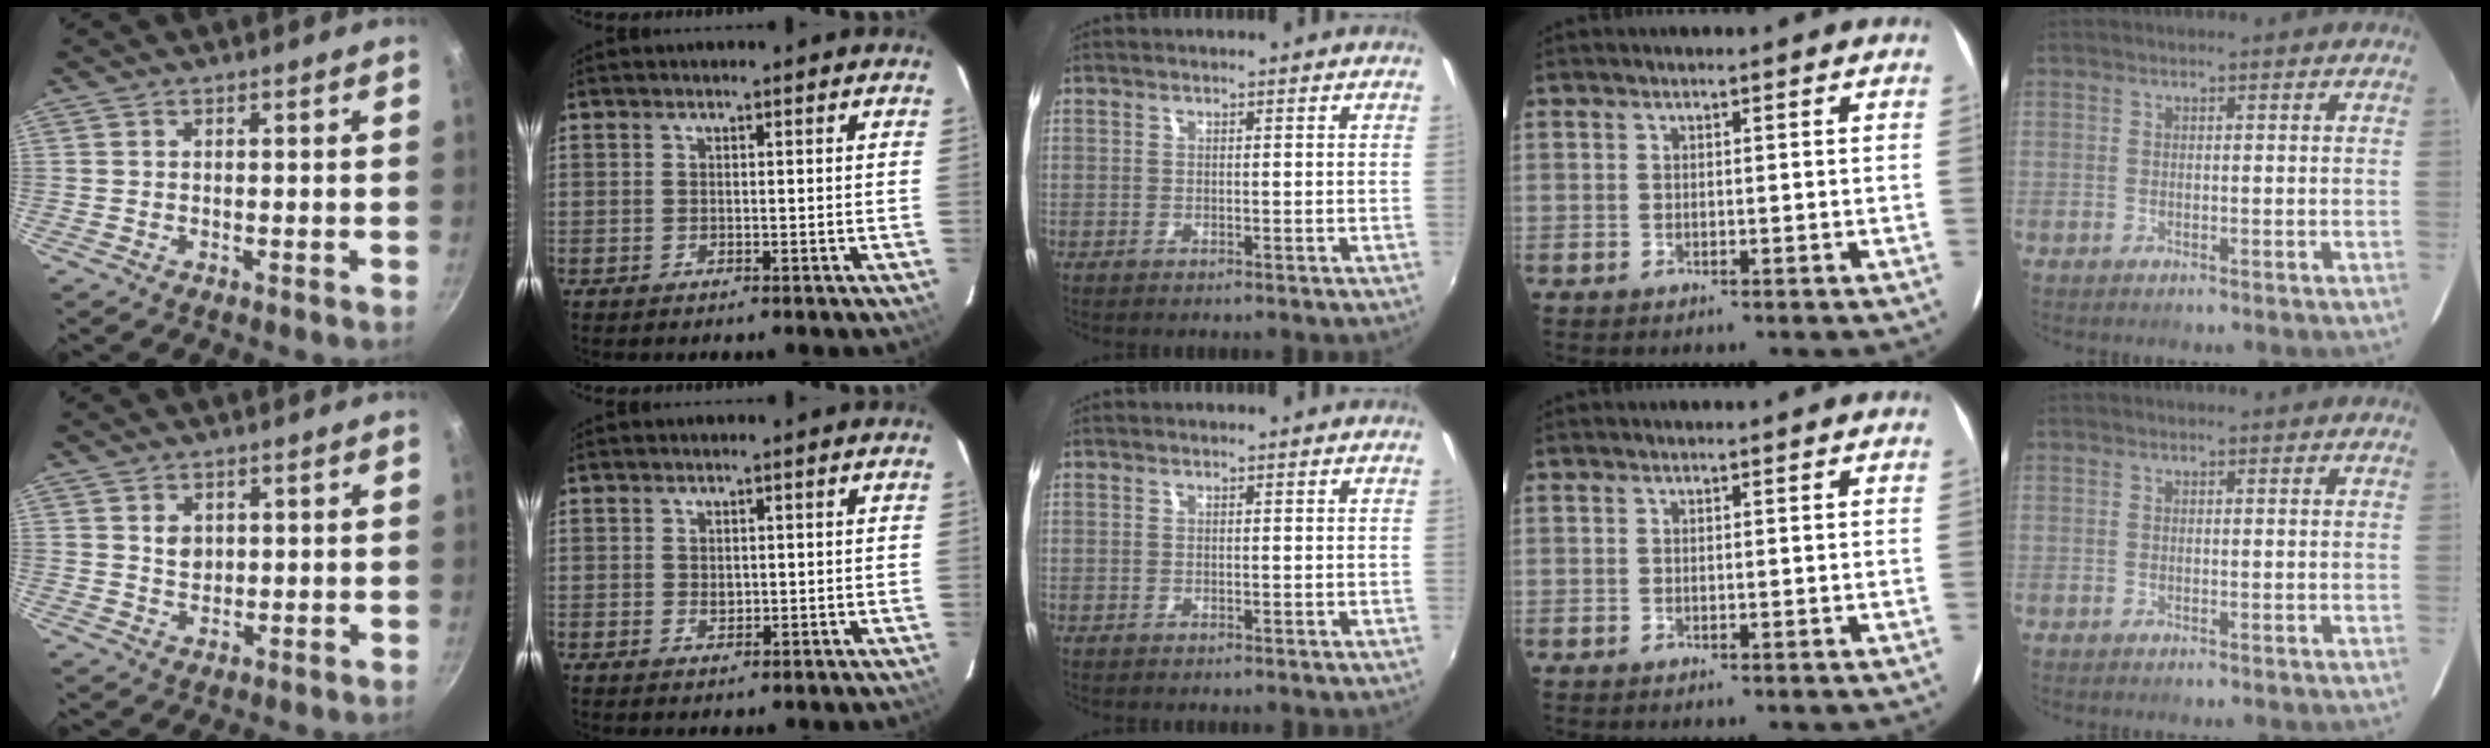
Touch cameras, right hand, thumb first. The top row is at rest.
{"thumb": {"total": 3.1, "force": [0.8, 2.4, 1.7], "torque": [-0.021, -0.005, 0.016]}, "index": {"total": 1.2, "force": [0.2, 1.1, 0.6], "torque": [-0.008, 0.002, 0.004]}}